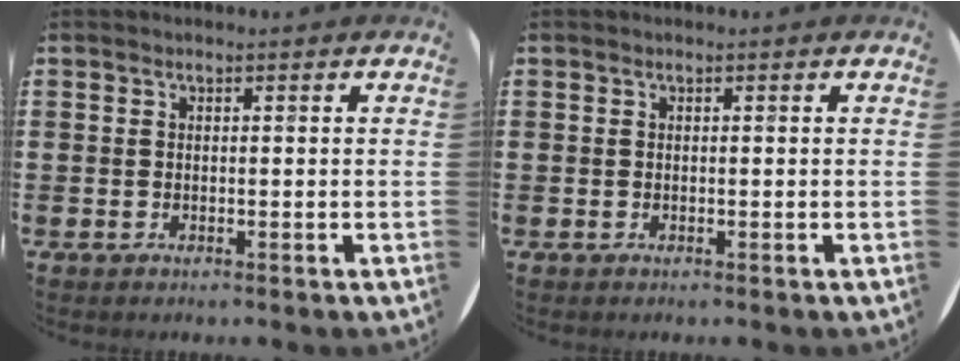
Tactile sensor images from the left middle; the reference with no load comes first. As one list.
[{"total": 0.0}]